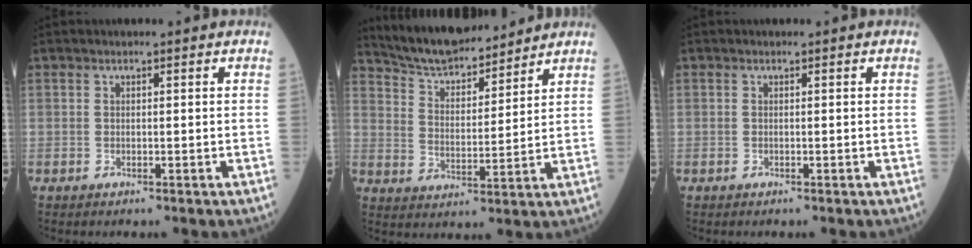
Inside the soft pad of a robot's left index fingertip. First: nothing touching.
{"total": 11.8, "force": [11.1, 2.2, 3.5], "torque": [-0.064, 0.012, 0.198]}
{"total": 0.0}